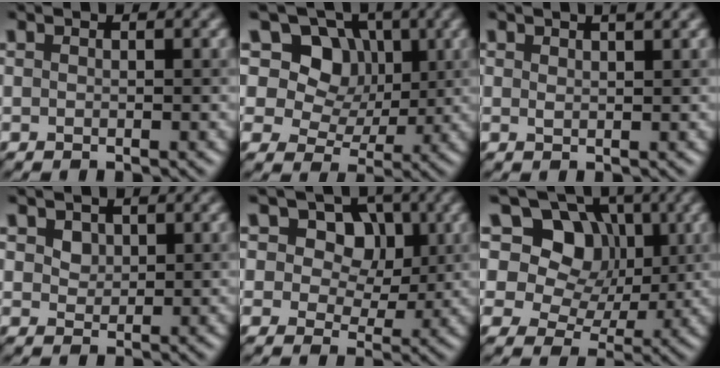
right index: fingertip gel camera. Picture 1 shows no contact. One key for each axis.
{"total": 9.5, "fx": 4.3, "fy": 7.0, "fz": 4.7, "tx": -0.076, "ty": 0.007, "tz": 0.058}
{"total": 1.3, "fx": 0.9, "fy": 0.3, "fz": 0.9, "tx": -0.016, "ty": 0.000, "tz": 0.016}
{"total": 1.7, "fx": 0.9, "fy": 1.2, "fz": 0.6, "tx": -0.015, "ty": -0.005, "tz": 0.021}
{"total": 9.3, "fx": 4.0, "fy": 6.6, "fz": 5.1, "tx": -0.071, "ty": 0.017, "tz": 0.033}
{"total": 11.7, "fx": 5.3, "fy": 8.2, "fz": 6.4, "tx": -0.092, "ty": 0.027, "tz": 0.065}